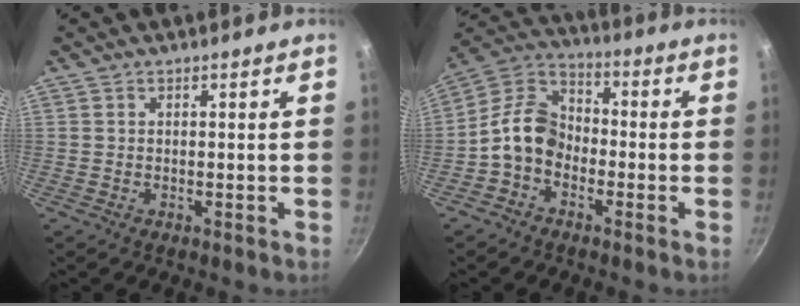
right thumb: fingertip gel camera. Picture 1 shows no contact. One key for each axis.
{"total": 10.5, "fx": -2.9, "fy": 7.7, "fz": 6.4, "tx": -0.089, "ty": 0.044, "tz": -0.080}